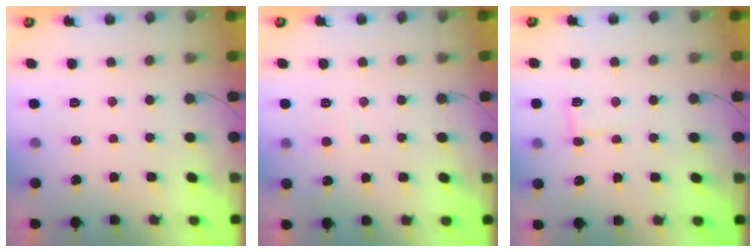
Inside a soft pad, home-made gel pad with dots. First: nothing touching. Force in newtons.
{"total": 2.0, "press": 2.0, "slide": 0.3}
{"total": 3.4, "press": 3.4, "slide": 0.4}